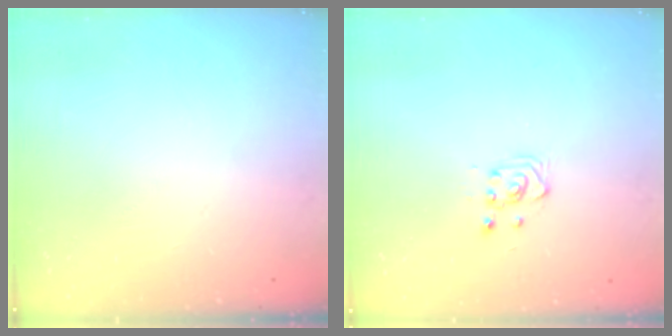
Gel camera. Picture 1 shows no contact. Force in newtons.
{"total": 2.8, "press": 2.7, "slide": 0.7}